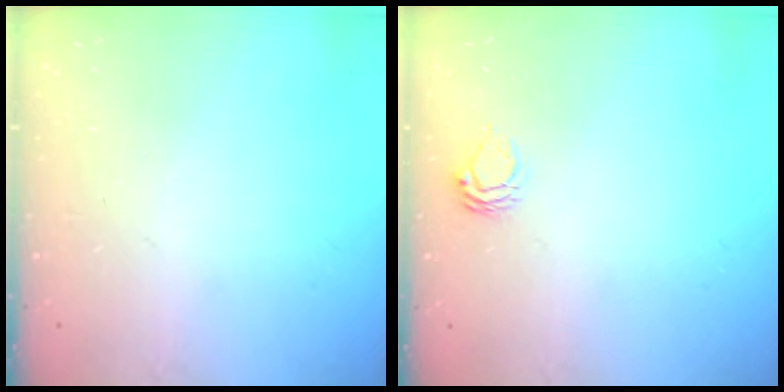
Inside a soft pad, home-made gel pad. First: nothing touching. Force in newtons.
{"total": 5.6, "press": 5.6, "slide": 0.5}